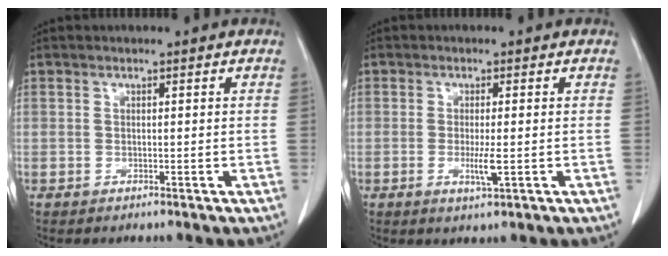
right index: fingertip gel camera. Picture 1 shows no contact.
{"total": 3.0, "force": [-0.6, 0.2, 2.9], "torque": [-0.053, -0.005, -0.008]}